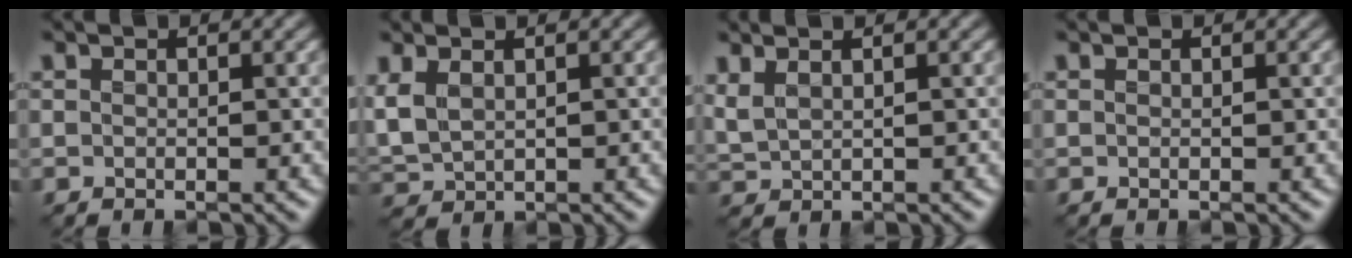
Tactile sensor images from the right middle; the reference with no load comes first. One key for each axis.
{"total": 3.3, "fx": 1.1, "fy": 2.0, "fz": 2.4, "tx": -0.066, "ty": 0.015, "tz": 0.030}
{"total": 2.4, "fx": 1.5, "fy": 1.0, "fz": 1.5, "tx": -0.035, "ty": 0.017, "tz": 0.026}
{"total": 0.0}